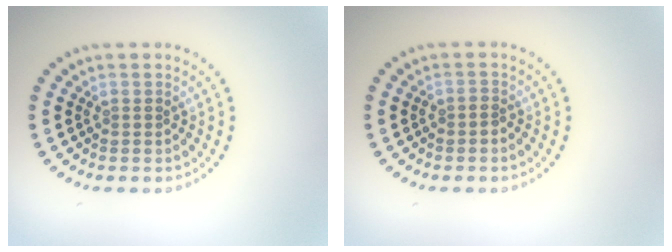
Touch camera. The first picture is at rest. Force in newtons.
{"total": 0.6, "press": 0.3, "slide": 0.5}